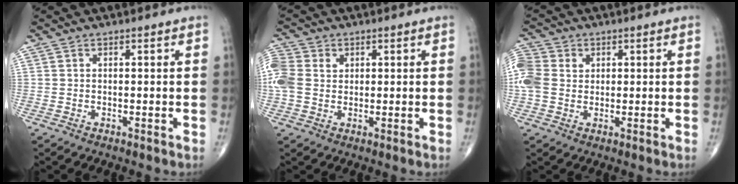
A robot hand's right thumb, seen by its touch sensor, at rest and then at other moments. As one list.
[{"total": 7.5, "force": [1.2, 6.0, 4.5], "torque": [-0.111, 0.012, 0.023]}, {"total": 8.0, "force": [1.2, 6.5, 4.5], "torque": [-0.107, 0.012, 0.020]}]